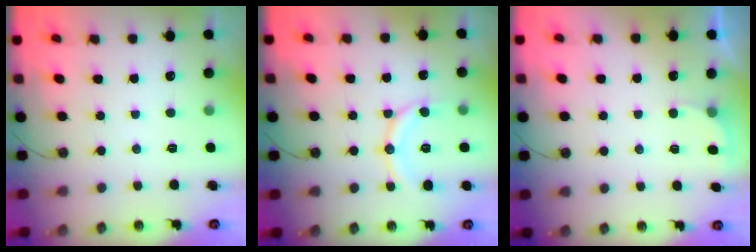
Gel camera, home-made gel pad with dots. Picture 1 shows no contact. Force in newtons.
{"total": 12.2, "press": 12.1, "slide": 1.2}
{"total": 3.0, "press": 2.9, "slide": 0.8}